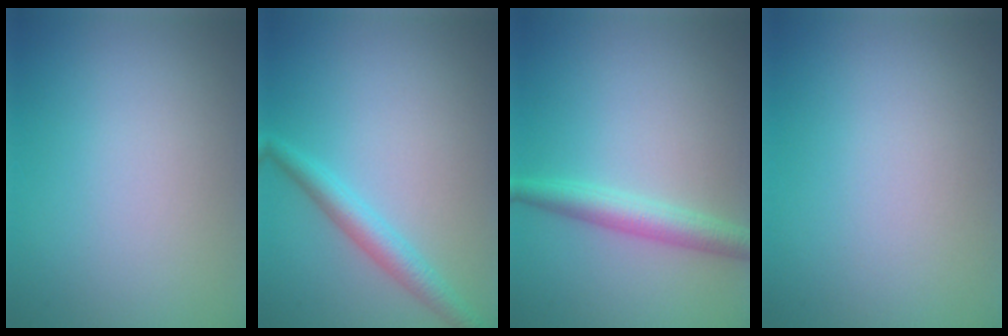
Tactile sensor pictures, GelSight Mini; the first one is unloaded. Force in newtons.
{"total": 2.7, "press": 2.7, "slide": 0.1}
{"total": 3.0, "press": 3.0, "slide": 0.1}
{"total": 0.0}